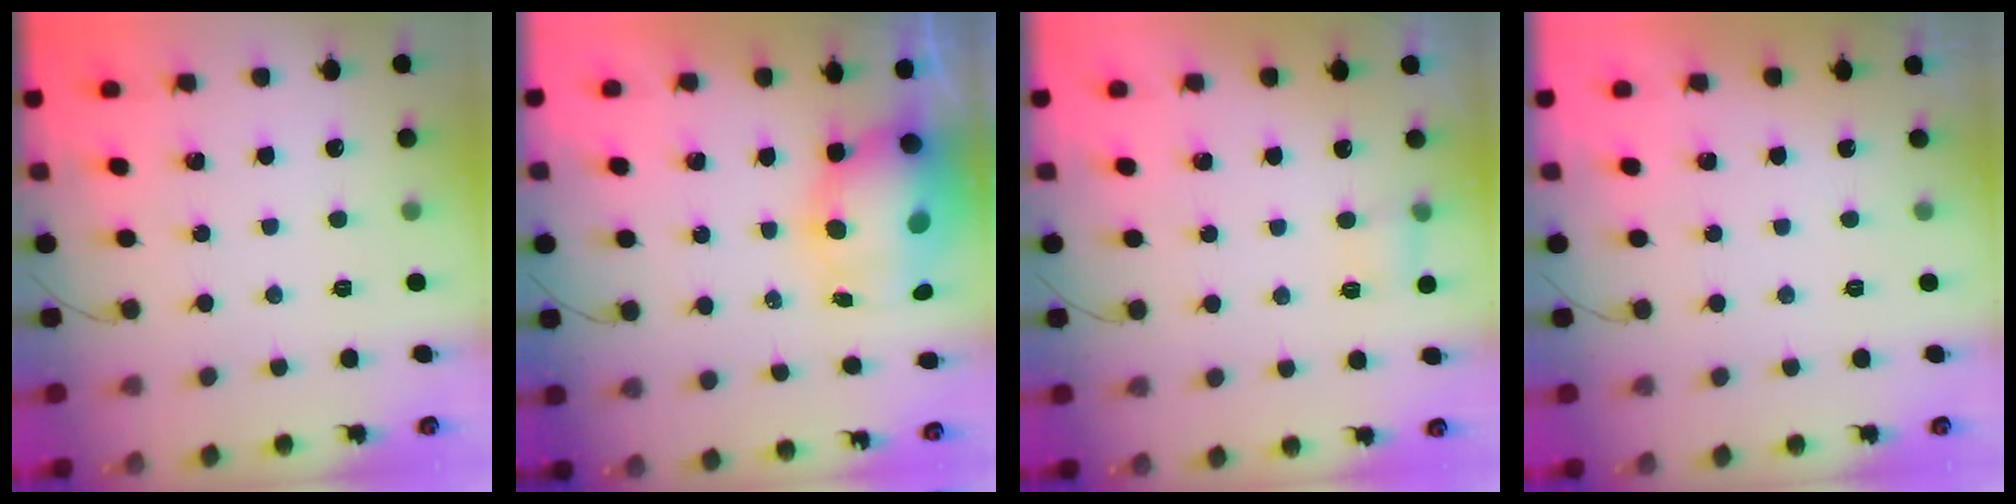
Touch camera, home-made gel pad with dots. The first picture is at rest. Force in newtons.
{"total": 11.8, "press": 11.5, "slide": 2.7}
{"total": 5.0, "press": 3.8, "slide": 3.3}
{"total": 0.0}